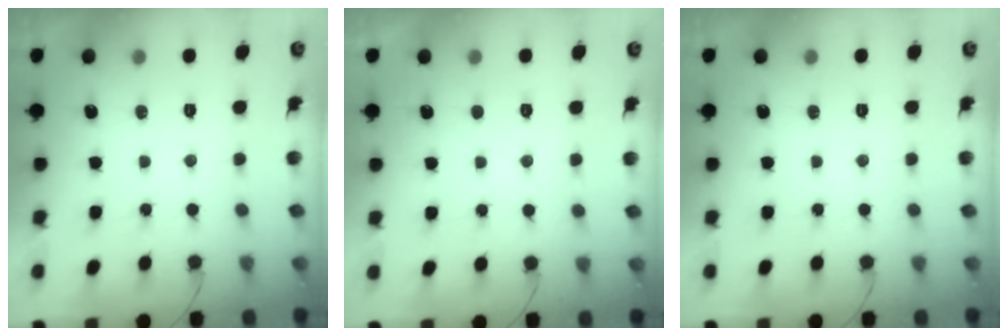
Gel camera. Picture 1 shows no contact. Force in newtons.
{"total": 1.9, "press": 1.9, "slide": 0.3}
{"total": 0.0}